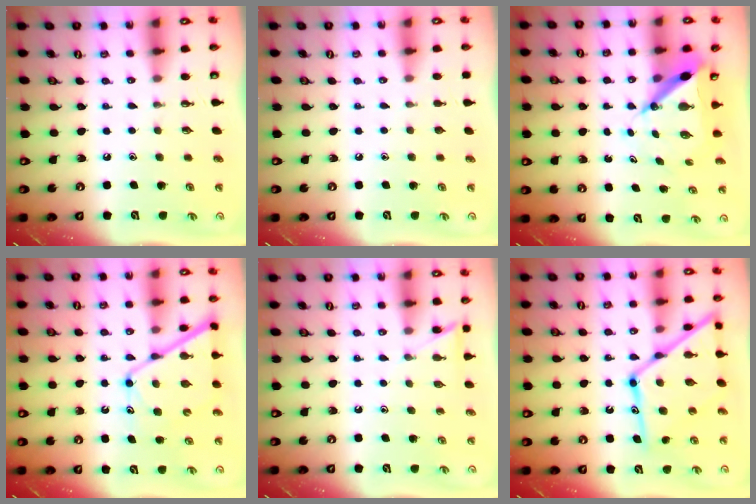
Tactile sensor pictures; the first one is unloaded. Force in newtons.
{"total": 0.0}
{"total": 7.4, "press": 7.4, "slide": 0.5}
{"total": 12.5, "press": 12.5, "slide": 1.3}
{"total": 4.5, "press": 4.5, "slide": 0.6}
{"total": 20.0, "press": 20.0, "slide": 1.6}